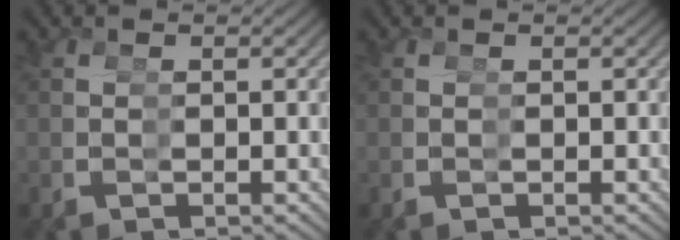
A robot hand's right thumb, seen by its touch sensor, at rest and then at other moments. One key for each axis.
{"total": 0.0}